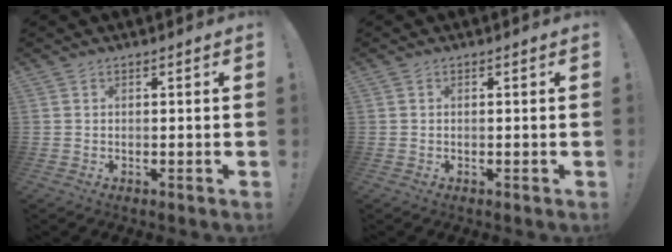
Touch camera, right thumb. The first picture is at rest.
{"total": 0.0}